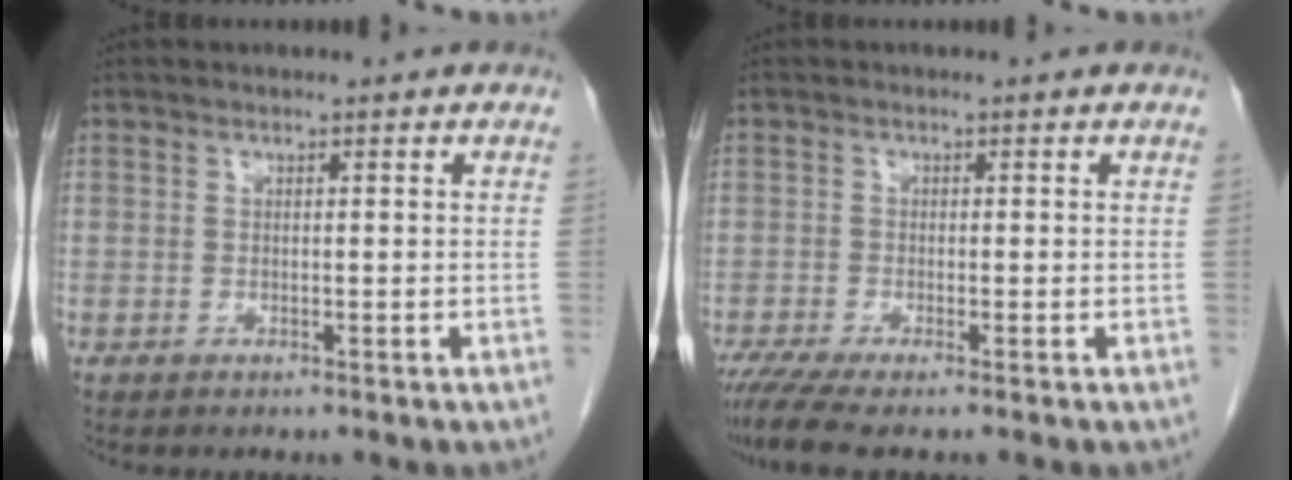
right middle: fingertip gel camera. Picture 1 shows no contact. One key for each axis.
{"total": 4.0, "fx": -3.1, "fy": -0.1, "fz": 2.5, "tx": -0.048, "ty": -0.012, "tz": -0.059}